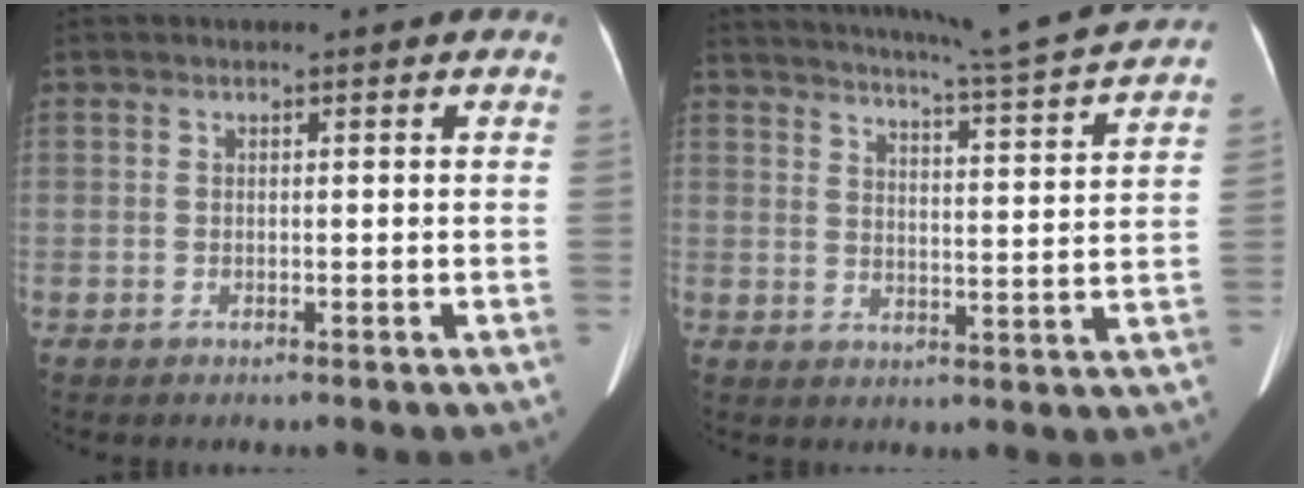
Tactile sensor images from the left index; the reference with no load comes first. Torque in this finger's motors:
{"motor_torque": [-0.08, -1.52, 0.13, 0.06]}